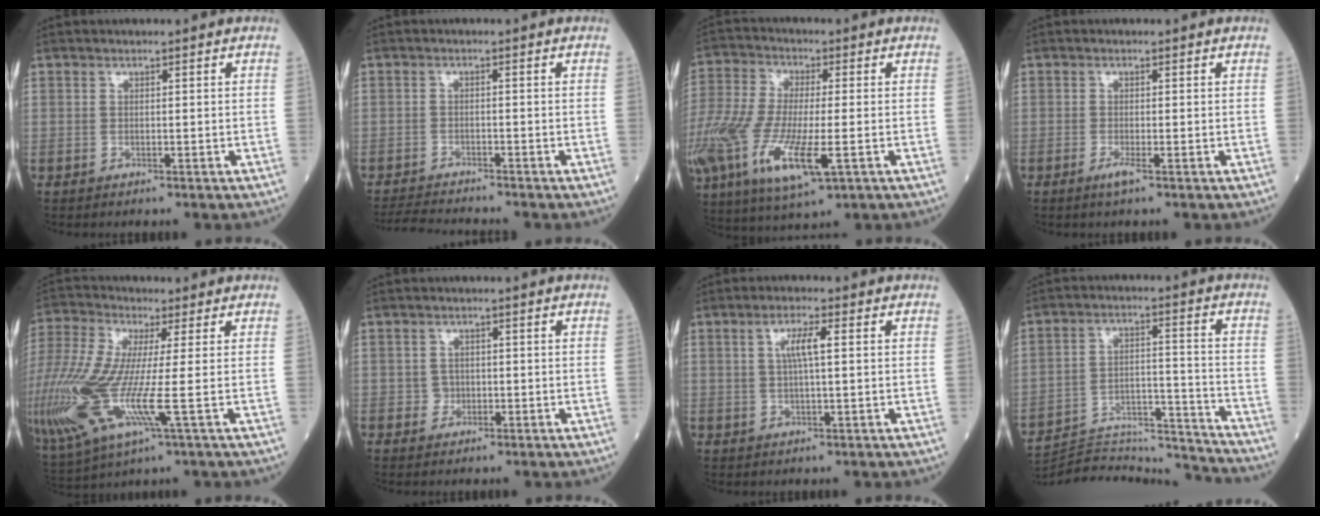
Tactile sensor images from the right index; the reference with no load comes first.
{"total": 4.8, "force": [-4.7, -0.1, 0.9], "torque": [-0.017, -0.022, -0.081]}
{"total": 21.2, "force": [-7.2, 6.4, 18.9], "torque": [-0.467, -0.057, -0.130]}
{"total": 1.6, "force": [-0.9, -0.2, 1.3], "torque": [-0.026, -0.005, -0.018]}
{"total": 23.9, "force": [-4.7, 6.3, 22.6], "torque": [-0.594, -0.044, -0.091]}
{"total": 1.7, "force": [-0.4, 1.5, 0.4], "torque": [-0.003, 0.005, -0.006]}
{"total": 3.8, "force": [0.8, 0.4, 3.7], "torque": [-0.070, 0.005, 0.015]}
{"total": 19.1, "force": [-19.0, -0.2, 2.0], "torque": [-0.038, 0.022, -0.283]}